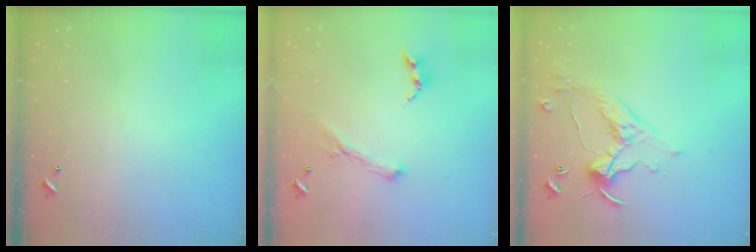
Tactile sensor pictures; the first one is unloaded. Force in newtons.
{"total": 0.0}
{"total": 1.5, "press": 1.5, "slide": 0.2}